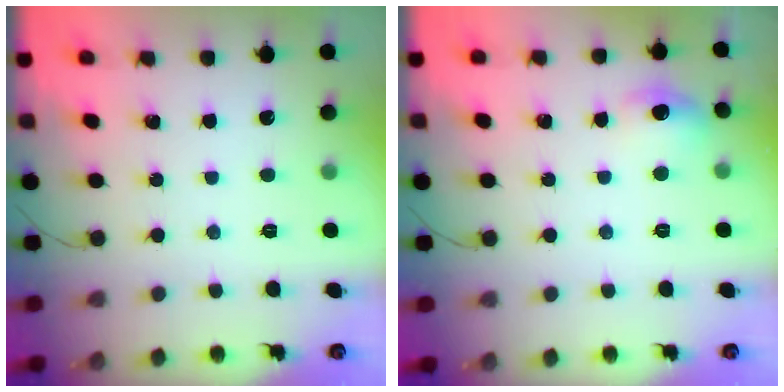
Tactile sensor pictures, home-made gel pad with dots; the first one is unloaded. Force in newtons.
{"total": 7.9, "press": 7.6, "slide": 2.1}